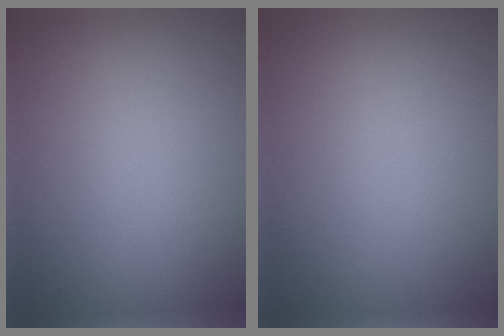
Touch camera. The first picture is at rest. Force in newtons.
{"total": 0.0}